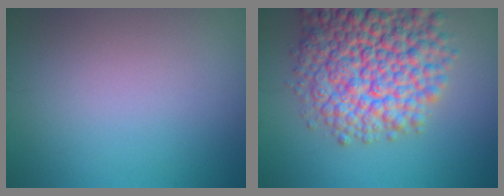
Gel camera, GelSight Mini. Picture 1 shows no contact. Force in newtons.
{"total": 11.7, "press": 11.7, "slide": 0.4}